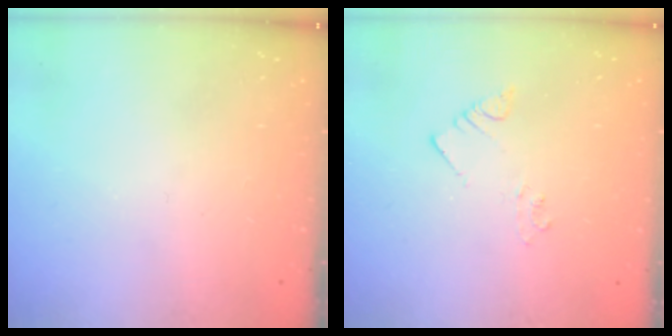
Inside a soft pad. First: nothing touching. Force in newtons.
{"total": 2.2, "press": 2.2, "slide": 0.1}